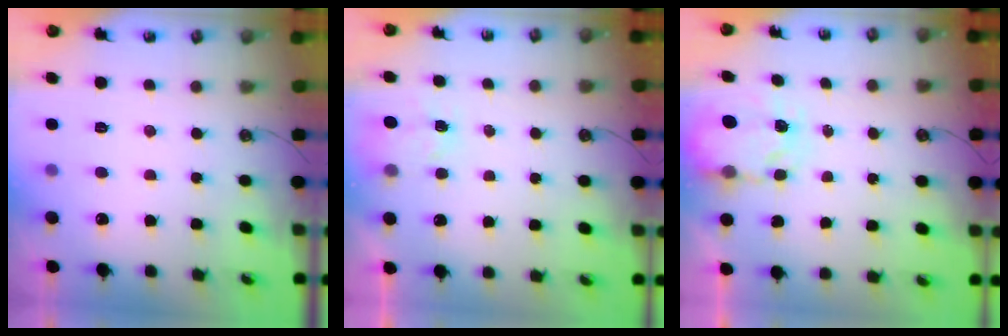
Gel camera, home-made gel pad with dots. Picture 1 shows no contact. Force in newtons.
{"total": 2.2, "press": 2.2, "slide": 0.2}
{"total": 3.8, "press": 3.8, "slide": 0.1}